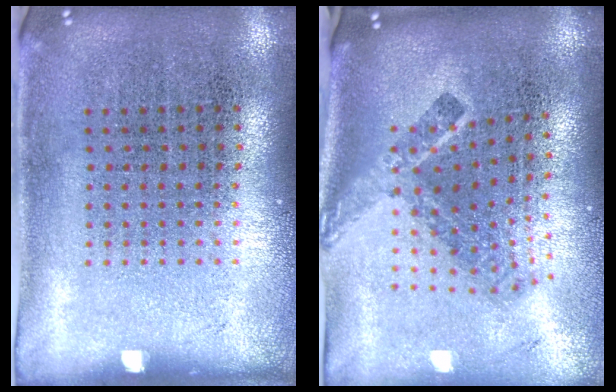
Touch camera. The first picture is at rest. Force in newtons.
{"total": 2.4, "press": 1.6, "slide": 1.8}